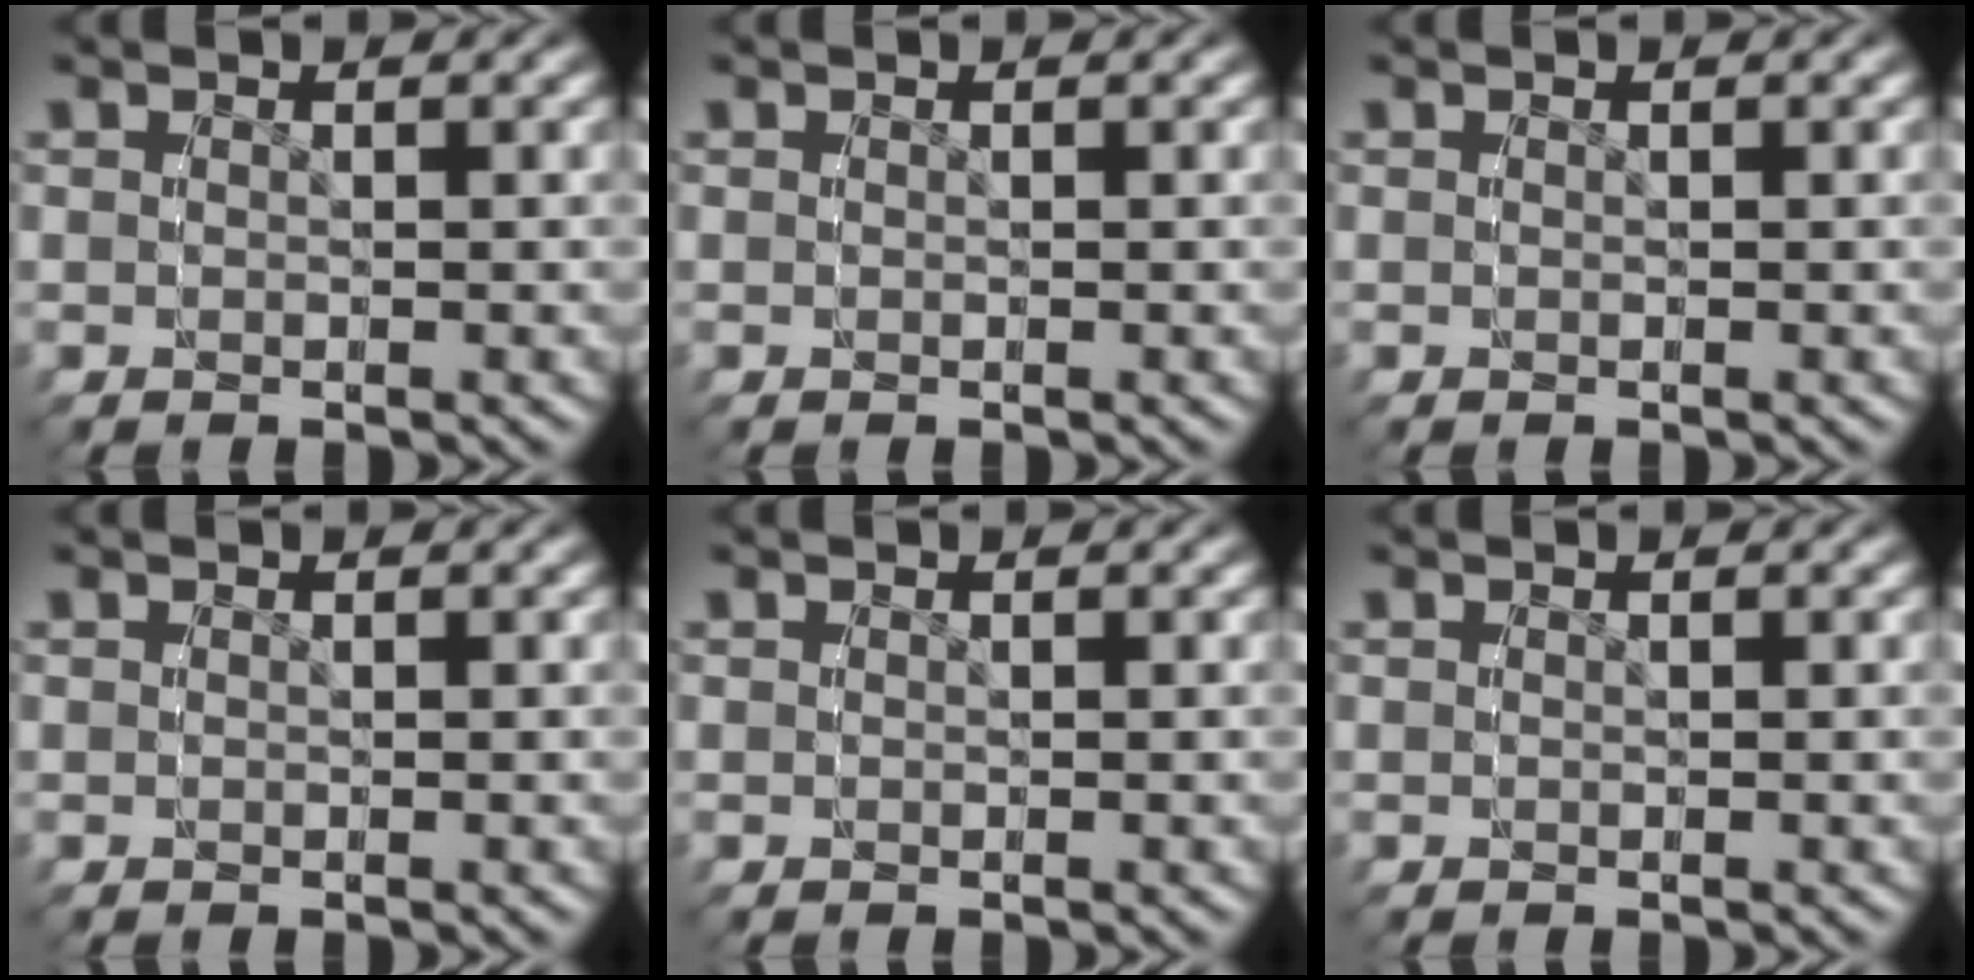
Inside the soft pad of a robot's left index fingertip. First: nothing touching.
{"total": 0.0}
{"total": 0.0}
{"total": 0.0}
{"total": 0.0}
{"total": 0.0}